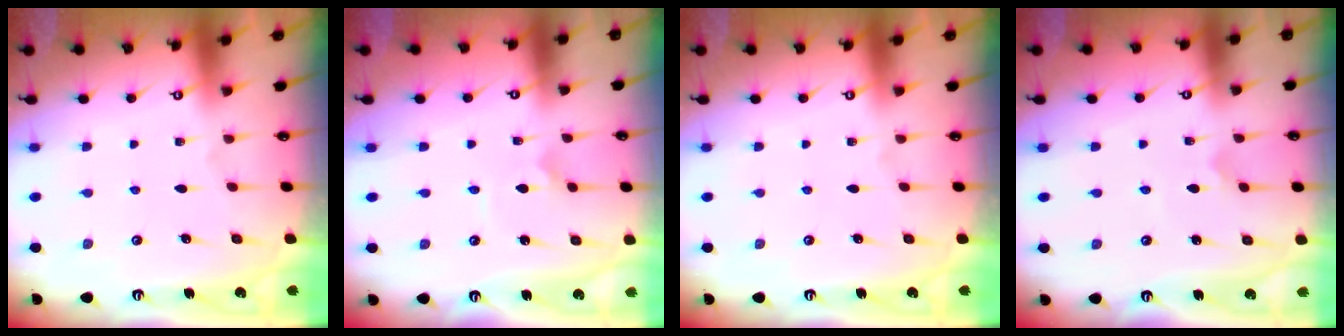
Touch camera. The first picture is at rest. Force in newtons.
{"total": 1.9, "press": 1.9, "slide": 0.2}
{"total": 0.0}
{"total": 2.1, "press": 2.1, "slide": 0.6}